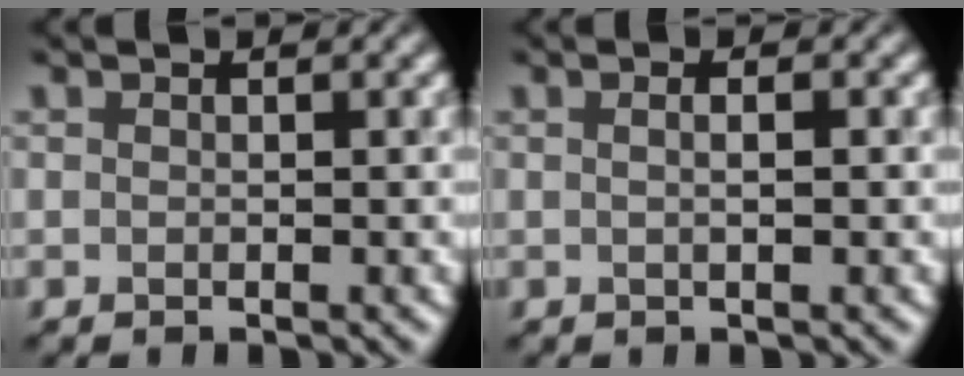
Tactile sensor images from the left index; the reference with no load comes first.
{"total": 2.2, "force": [0.7, 1.0, 1.8], "torque": [-0.004, 0.009, -0.013]}